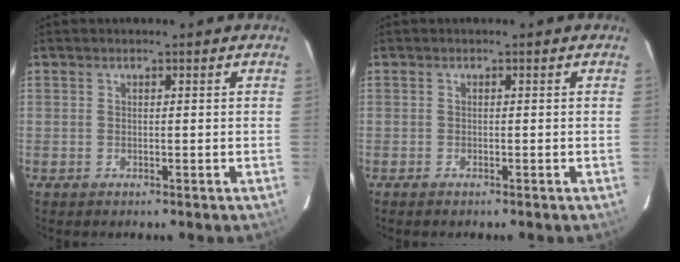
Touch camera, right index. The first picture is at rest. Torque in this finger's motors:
{"motor_torque": [-0.10, -0.22, -0.02, 0.00]}